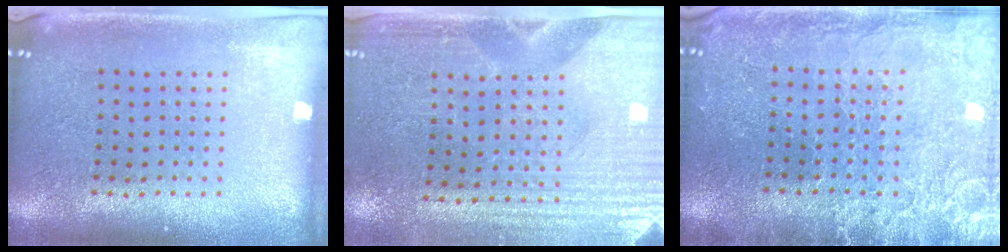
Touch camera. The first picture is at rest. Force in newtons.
{"total": 3.6, "press": 3.4, "slide": 1.4}
{"total": 3.3, "press": 3.2, "slide": 0.9}